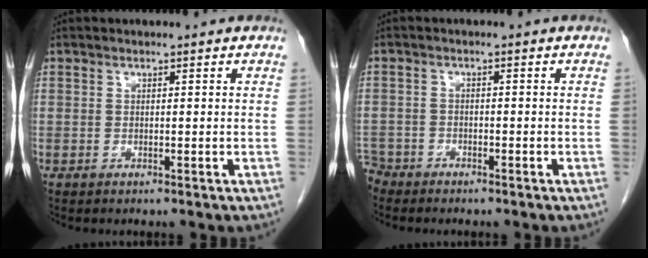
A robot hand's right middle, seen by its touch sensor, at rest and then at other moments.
{"total": 4.0, "force": [-3.6, 1.6, 0.1], "torque": [-0.003, -0.002, -0.071]}